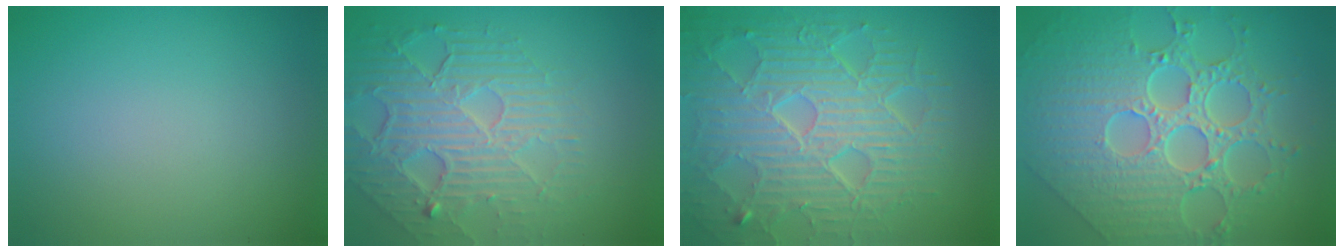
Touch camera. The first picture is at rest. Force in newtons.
{"total": 7.0, "press": 5.1, "slide": 4.8}
{"total": 9.0, "press": 6.5, "slide": 6.3}
{"total": 9.4, "press": 7.0, "slide": 6.3}